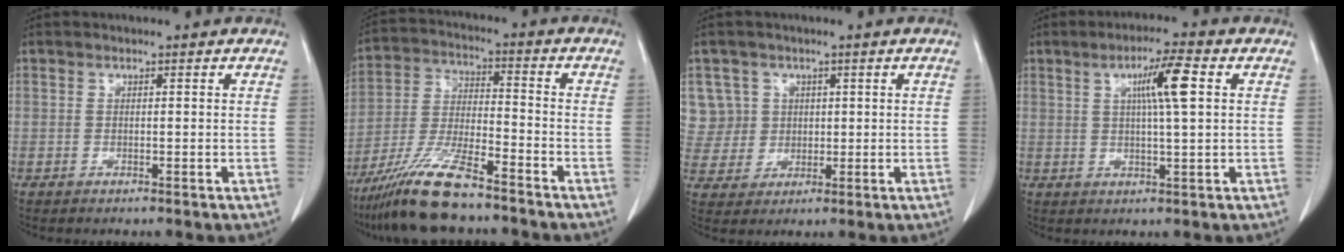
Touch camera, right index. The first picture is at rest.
{"total": 12.0, "force": [-9.4, 1.6, 7.3], "torque": [-0.148, -0.022, -0.177]}
{"total": 7.4, "force": [2.5, 6.9, -0.1], "torque": [0.006, 0.024, 0.061]}
{"total": 6.8, "force": [1.9, 0.0, 6.6], "torque": [-0.114, 0.003, 0.031]}